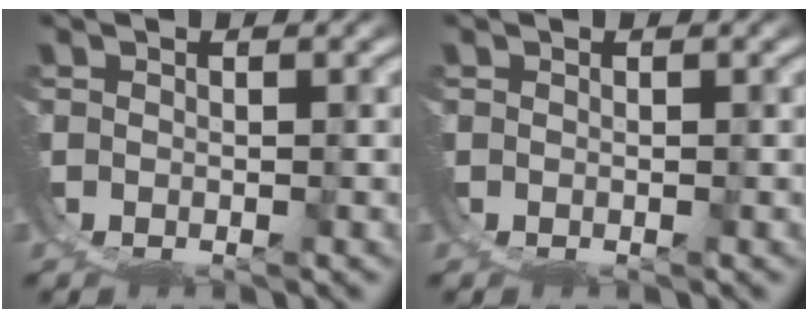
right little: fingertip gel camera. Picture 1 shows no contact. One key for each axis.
{"total": 0.0}